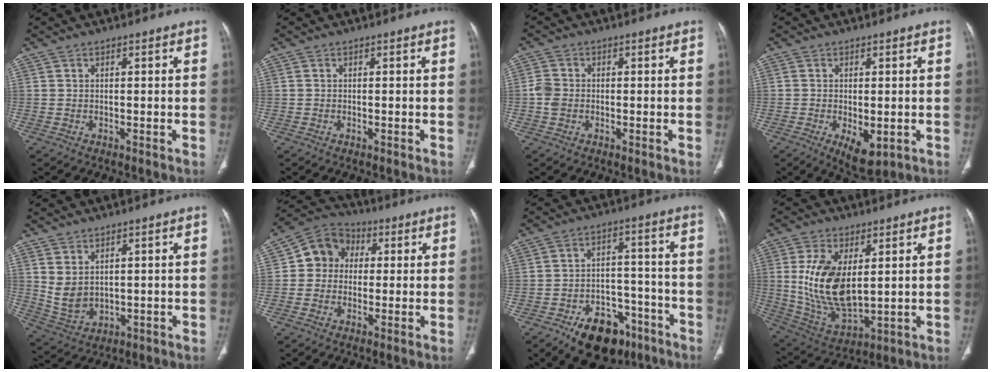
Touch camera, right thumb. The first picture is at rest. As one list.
[{"total": 0.0}, {"total": 3.2, "force": [-0.4, 2.6, 1.8], "torque": [-0.039, 0.008, -0.010]}, {"total": 6.4, "force": [-1.9, 3.3, 5.2], "torque": [-0.078, -0.012, -0.018]}, {"total": 5.8, "force": [1.7, 4.1, 3.8], "torque": [-0.065, -0.011, 0.055]}, {"total": 9.0, "force": [0.9, 8.0, 3.9], "torque": [-0.040, 0.019, 0.000]}, {"total": 14.5, "force": [-9.1, 8.6, 7.3], "torque": [-0.067, 0.067, -0.132]}, {"total": 15.4, "force": [2.8, 8.2, 12.8], "torque": [-0.241, -0.022, 0.071]}]